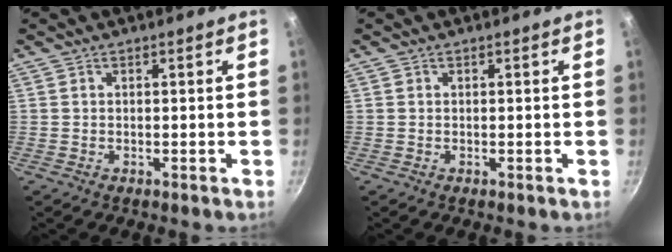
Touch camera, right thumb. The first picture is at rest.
{"total": 0.0}